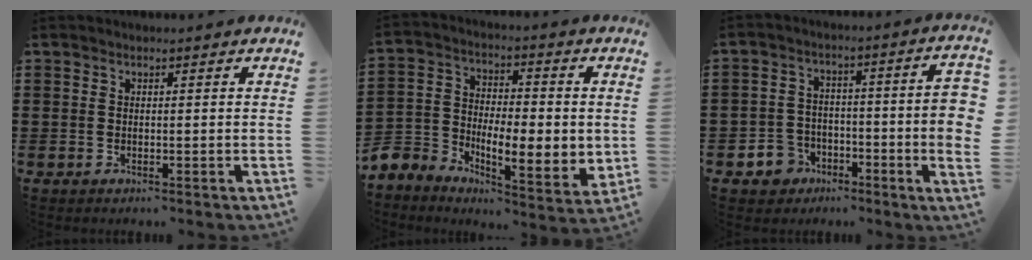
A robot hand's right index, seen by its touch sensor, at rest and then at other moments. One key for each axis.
{"total": 6.4, "fx": -1.3, "fy": 4.6, "fz": 4.2, "tx": -0.103, "ty": -0.020, "tz": -0.024}
{"total": 6.2, "fx": -3.3, "fy": 3.4, "fz": 4.0, "tx": -0.082, "ty": 0.014, "tz": -0.064}